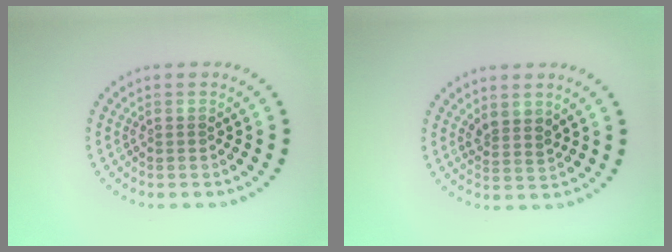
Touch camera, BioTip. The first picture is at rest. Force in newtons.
{"total": 1.8, "press": 1.5, "slide": 1.1}